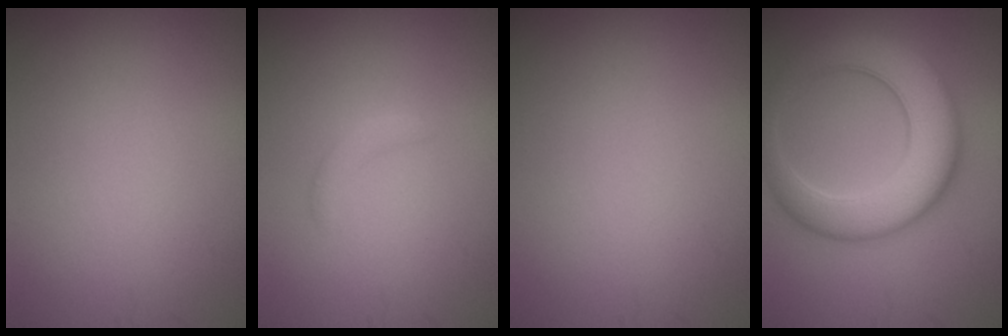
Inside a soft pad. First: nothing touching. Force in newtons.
{"total": 1.2, "press": 1.2, "slide": 0.1}
{"total": 0.0}
{"total": 8.1, "press": 8.1, "slide": 0.2}